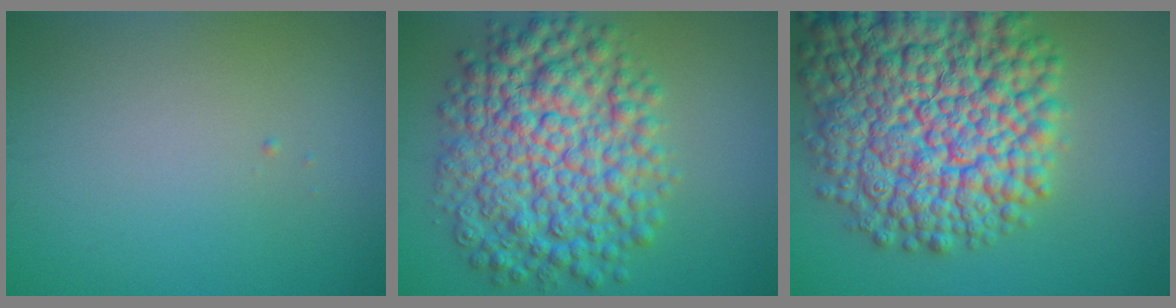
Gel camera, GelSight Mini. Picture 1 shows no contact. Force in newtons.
{"total": 10.4, "press": 10.4, "slide": 0.1}
{"total": 16.8, "press": 16.8, "slide": 0.7}